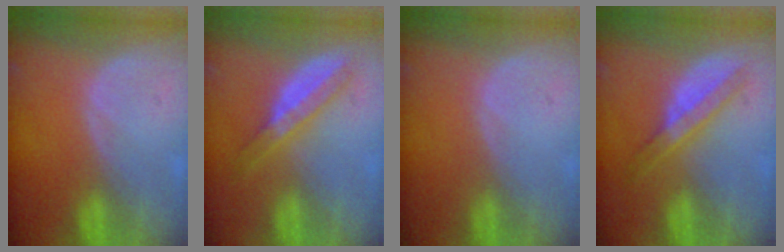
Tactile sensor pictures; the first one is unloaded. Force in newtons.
{"total": 6.3, "press": 5.4, "slide": 3.1}
{"total": 0.0}
{"total": 5.4, "press": 5.3, "slide": 1.3}